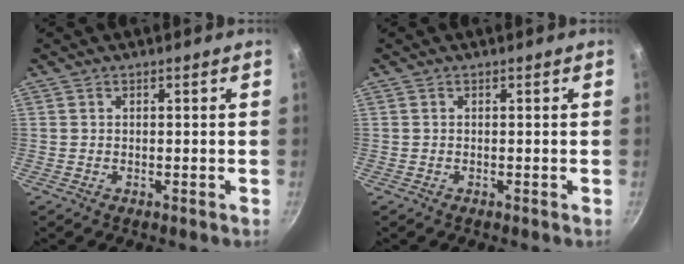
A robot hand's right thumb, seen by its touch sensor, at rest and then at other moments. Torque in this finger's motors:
{"motor_torque": [-0.18, -0.31, -0.31, -0.16, -0.05]}